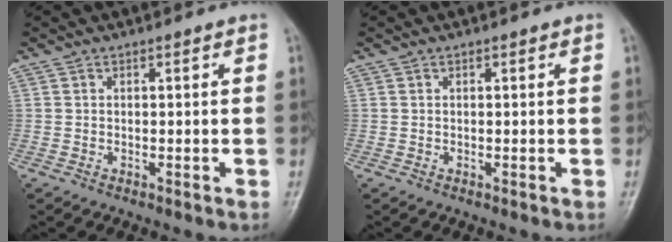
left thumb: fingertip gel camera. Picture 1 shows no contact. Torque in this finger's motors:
{"motor_torque": [-0.05, 0.06, -0.15, 0.01, 0.00]}